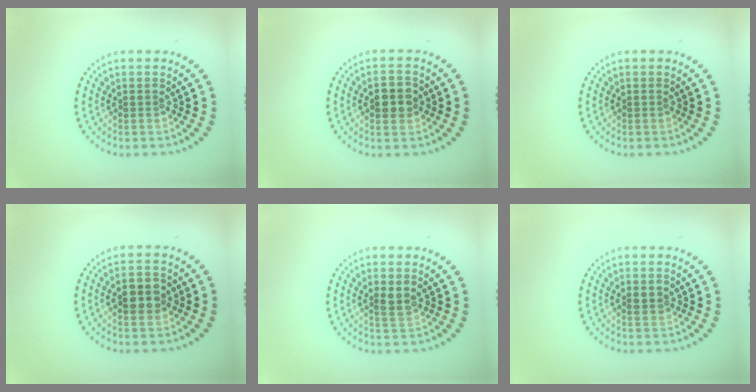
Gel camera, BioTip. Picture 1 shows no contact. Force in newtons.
{"total": 2.5, "press": 2.5, "slide": 0.1}
{"total": 0.0}
{"total": 3.1, "press": 3.1, "slide": 0.2}
{"total": 1.6, "press": 1.6, "slide": 0.5}
{"total": 1.2, "press": 1.1, "slide": 0.2}